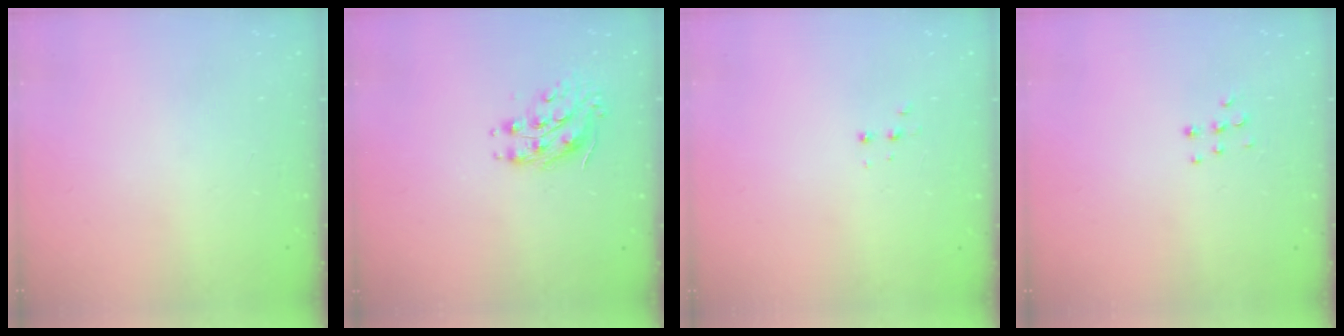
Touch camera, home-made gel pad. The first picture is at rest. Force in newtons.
{"total": 8.7, "press": 8.7, "slide": 0.5}
{"total": 3.3, "press": 3.2, "slide": 0.7}
{"total": 5.9, "press": 5.9, "slide": 0.4}